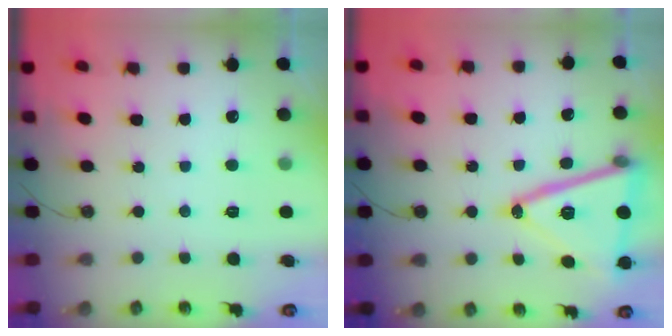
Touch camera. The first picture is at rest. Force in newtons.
{"total": 21.7, "press": 21.5, "slide": 3.3}